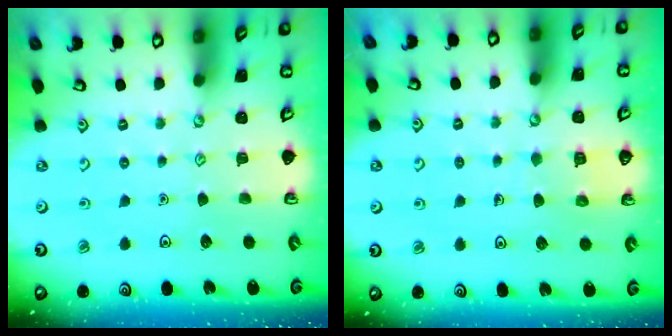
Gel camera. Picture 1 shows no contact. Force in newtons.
{"total": 5.4, "press": 5.4, "slide": 0.4}